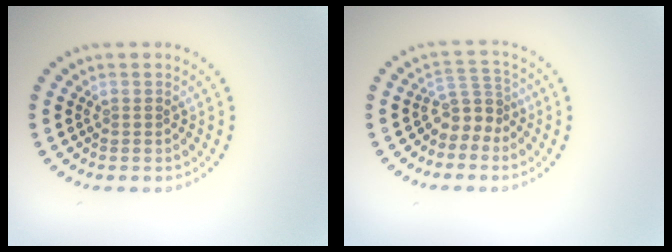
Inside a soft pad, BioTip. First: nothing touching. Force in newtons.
{"total": 2.9, "press": 2.1, "slide": 2.1}